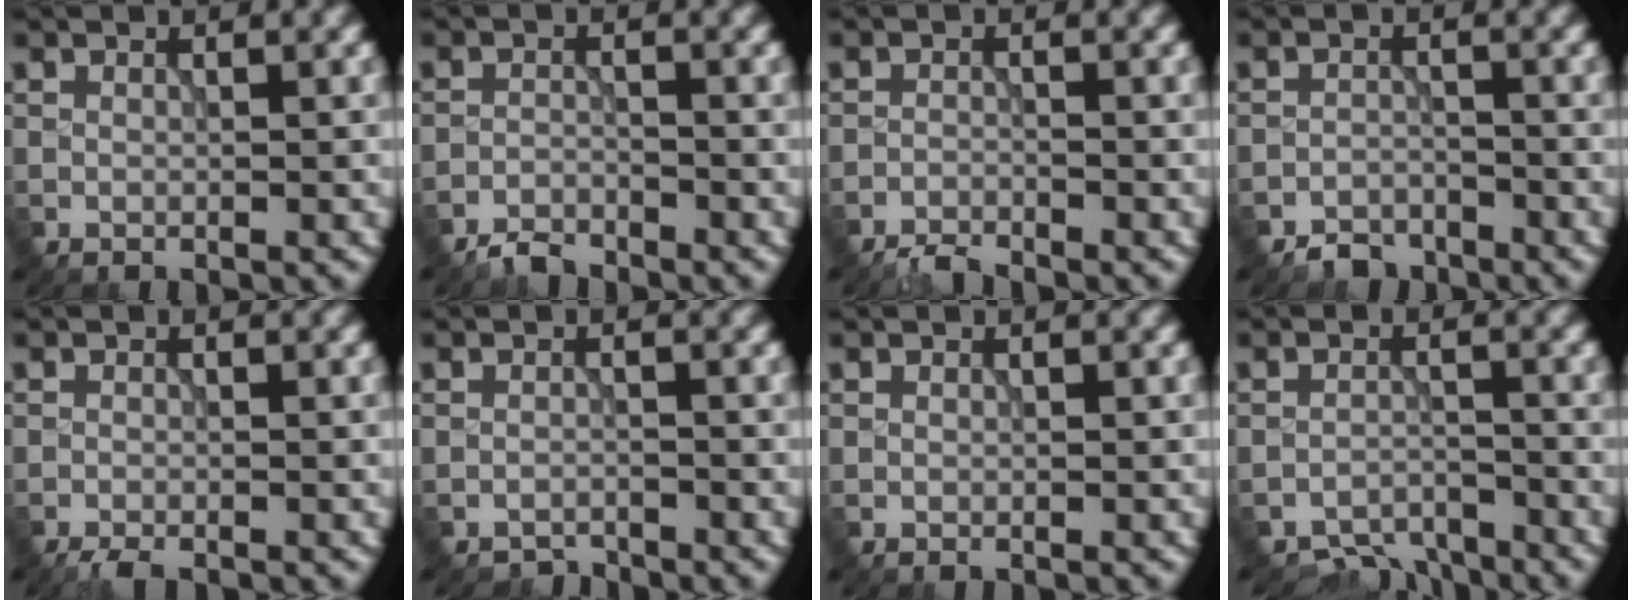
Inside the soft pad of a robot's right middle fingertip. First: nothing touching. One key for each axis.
{"total": 2.0, "fx": -2.0, "fy": 0.5, "fz": 0.2, "tx": -0.001, "ty": 0.002, "tz": -0.043}
{"total": 1.8, "fx": -1.8, "fy": 0.2, "fz": 0.3, "tx": -0.005, "ty": -0.002, "tz": -0.039}
{"total": 2.3, "fx": -2.0, "fy": 1.0, "fz": 0.1, "tx": 0.006, "ty": 0.004, "tz": -0.039}
{"total": 1.5, "fx": -1.2, "fy": 0.4, "fz": 0.8, "tx": -0.016, "ty": -0.002, "tz": -0.023}
{"total": 1.4, "fx": -1.3, "fy": 0.2, "fz": -0.4, "tx": 0.010, "ty": 0.001, "tz": -0.025}
{"total": 0.0}
{"total": 4.4, "fx": -4.1, "fy": 1.4, "fz": 0.7, "tx": -0.009, "ty": -0.007, "tz": -0.066}